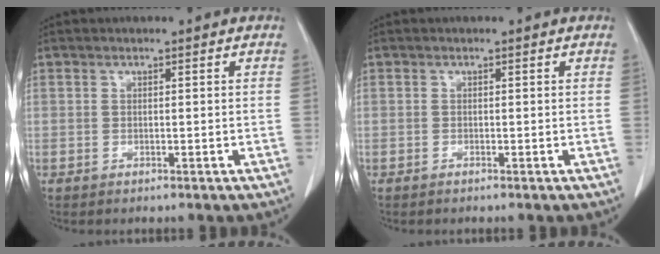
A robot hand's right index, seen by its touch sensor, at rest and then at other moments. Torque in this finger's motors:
{"motor_torque": [-0.01, 0.00, 0.00, 0.00]}